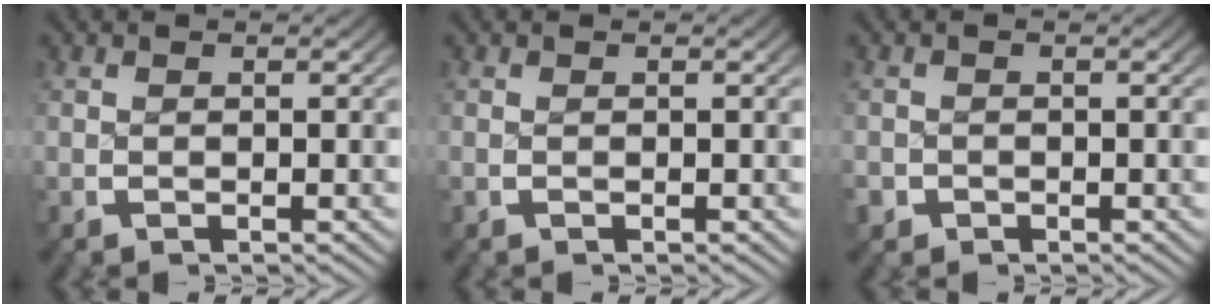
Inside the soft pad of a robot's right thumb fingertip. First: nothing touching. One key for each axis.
{"total": 0.0}
{"total": 1.6, "fx": -1.0, "fy": 1.3, "fz": 0.1, "tx": -0.008, "ty": -0.009, "tz": -0.016}